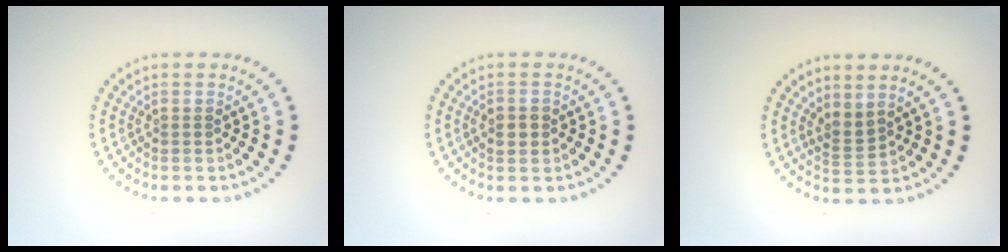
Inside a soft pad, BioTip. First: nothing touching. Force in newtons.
{"total": 1.9, "press": 1.9, "slide": 0.1}
{"total": 1.8, "press": 1.3, "slide": 1.3}